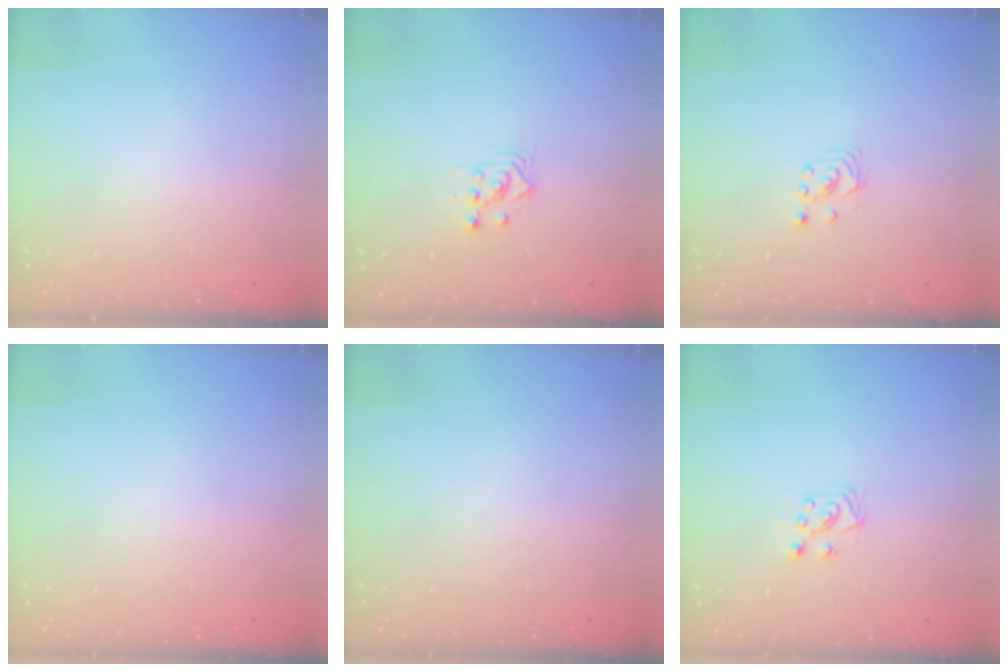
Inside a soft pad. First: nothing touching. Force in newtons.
{"total": 3.0, "press": 3.0, "slide": 0.1}
{"total": 1.9, "press": 1.9, "slide": 0.2}
{"total": 0.0}
{"total": 0.0}
{"total": 7.3, "press": 7.2, "slide": 0.5}